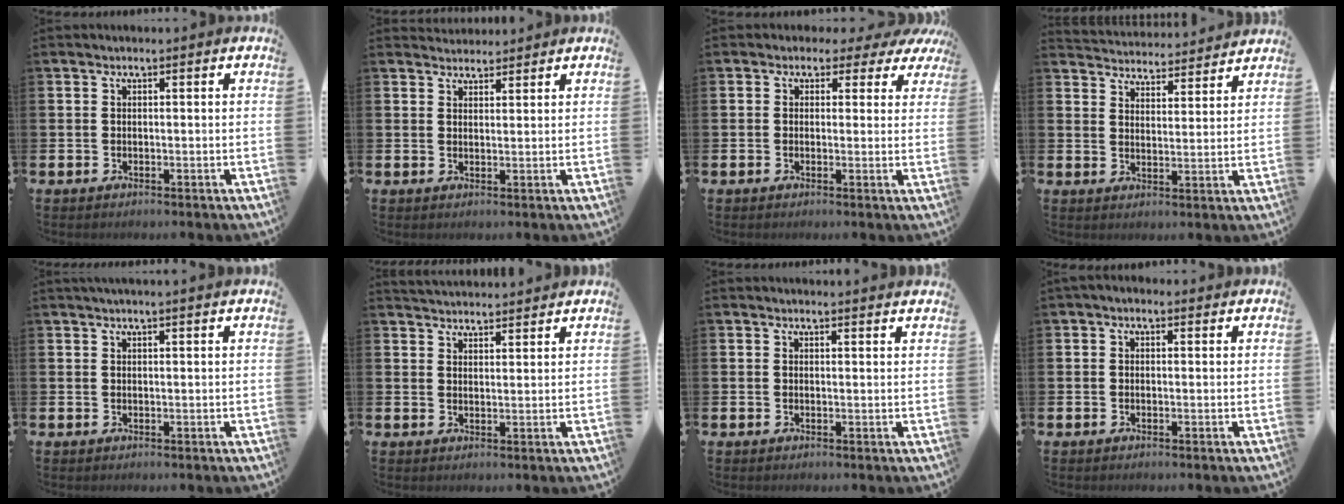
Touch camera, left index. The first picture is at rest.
{"total": 2.5, "force": [2.4, 0.8, 0.0], "torque": [0.004, -0.012, 0.043]}
{"total": 1.7, "force": [0.3, 1.6, 0.4], "torque": [-0.007, 0.001, -0.004]}
{"total": 4.5, "force": [4.5, 0.6, -0.4], "torque": [-0.008, -0.039, 0.077]}
{"total": 1.3, "force": [1.1, -0.2, 0.6], "torque": [-0.006, -0.002, 0.020]}
{"total": 3.2, "force": [3.2, 0.2, -0.1], "torque": [-0.003, -0.019, 0.059]}
{"total": 1.2, "force": [1.2, -0.1, -0.1], "torque": [0.010, -0.010, 0.020]}
{"total": 0.7, "force": [0.1, 0.4, 0.5], "torque": [-0.005, 0.002, -0.001]}